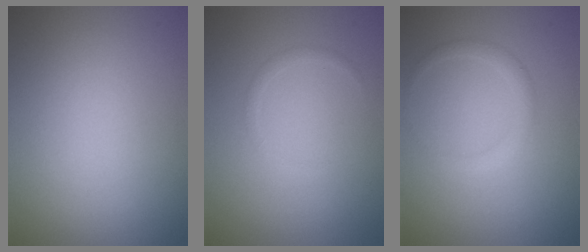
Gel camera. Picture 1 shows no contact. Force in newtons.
{"total": 0.7, "press": 0.7, "slide": 0.1}
{"total": 1.3, "press": 1.3, "slide": 0.1}